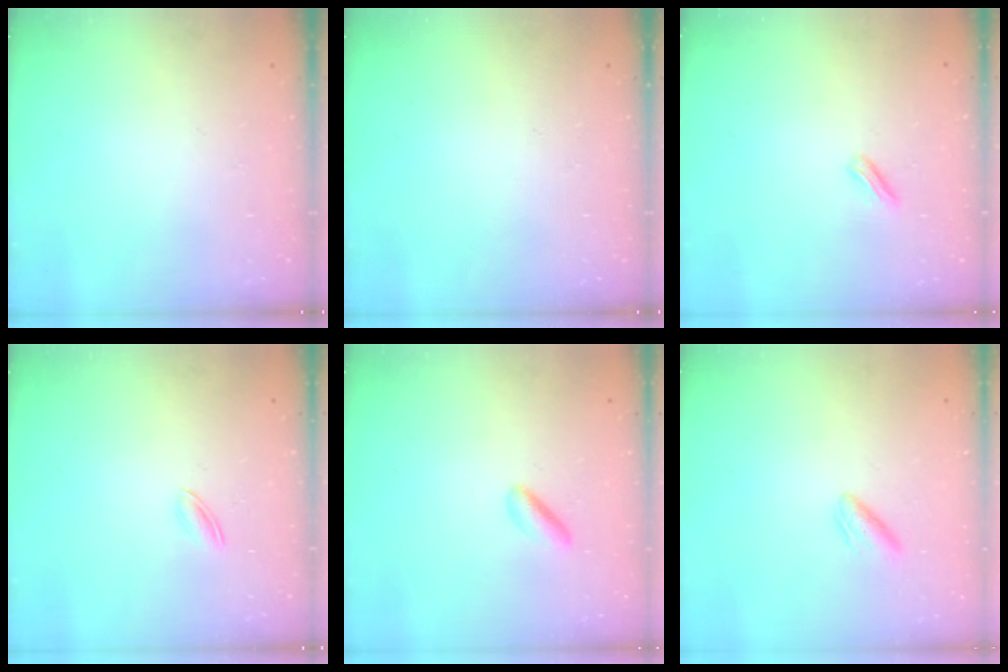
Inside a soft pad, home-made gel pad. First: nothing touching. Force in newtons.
{"total": 0.0}
{"total": 2.3, "press": 2.2, "slide": 0.7}
{"total": 2.5, "press": 2.4, "slide": 0.8}
{"total": 2.6, "press": 2.4, "slide": 0.9}
{"total": 2.7, "press": 2.4, "slide": 1.2}